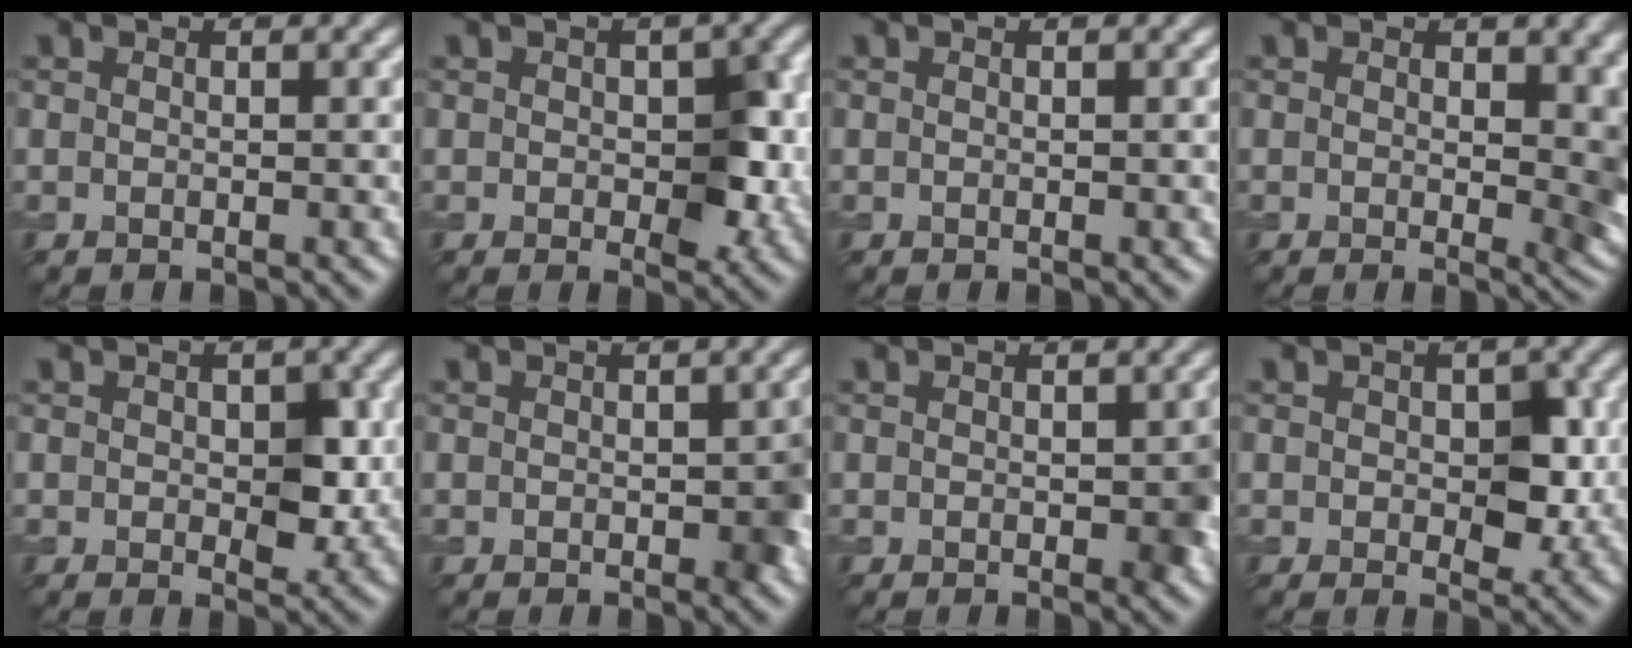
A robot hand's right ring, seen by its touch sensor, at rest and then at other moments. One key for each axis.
{"total": 4.9, "fx": 0.0, "fy": 2.7, "fz": 4.0, "tx": -0.054, "ty": -0.004, "tz": 0.004}
{"total": 0.0}
{"total": 6.7, "fx": 0.5, "fy": 3.6, "fz": 5.6, "tx": -0.046, "ty": -0.010, "tz": 0.007}
{"total": 3.7, "fx": 0.1, "fy": 2.1, "fz": 3.0, "tx": -0.046, "ty": -0.005, "tz": 0.005}
{"total": 2.6, "fx": -0.3, "fy": 1.3, "fz": 2.2, "tx": -0.024, "ty": -0.003, "tz": -0.002}
{"total": 2.2, "fx": -0.1, "fy": 1.1, "fz": 1.9, "tx": -0.022, "ty": -0.003, "tz": 0.000}
{"total": 4.3, "fx": 0.1, "fy": 2.5, "fz": 3.4, "tx": -0.050, "ty": -0.004, "tz": 0.005}